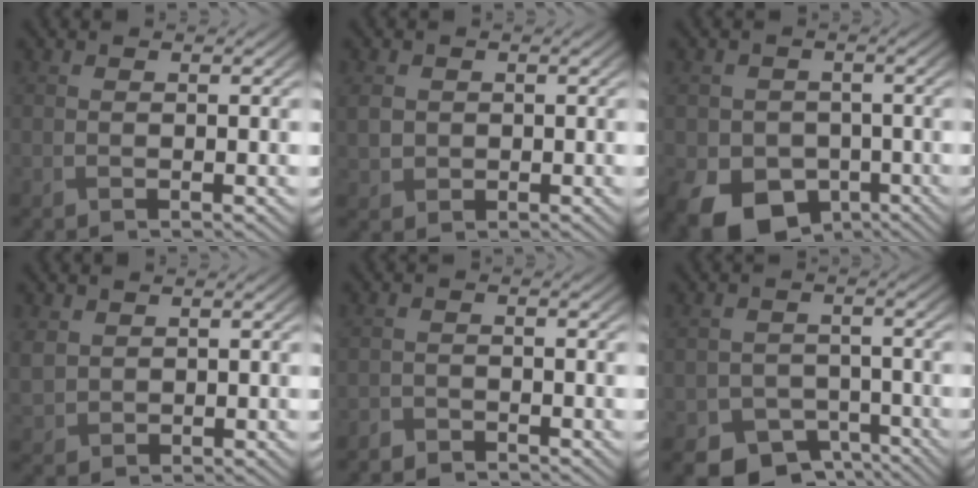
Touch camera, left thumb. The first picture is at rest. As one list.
[{"total": 2.6, "force": [0.2, 2.3, 1.2], "torque": [-0.041, -0.002, 0.005]}, {"total": 10.4, "force": [-4.9, 7.9, 4.7], "torque": [-0.101, -0.047, -0.086]}, {"total": 2.7, "force": [1.1, 2.2, 1.1], "torque": [-0.045, -0.002, 0.024]}, {"total": 2.1, "force": [-2.0, 0.3, 0.2], "torque": [-0.005, -0.004, -0.043]}, {"total": 6.7, "force": [-4.7, 4.2, 2.2], "torque": [-0.031, -0.015, -0.072]}]